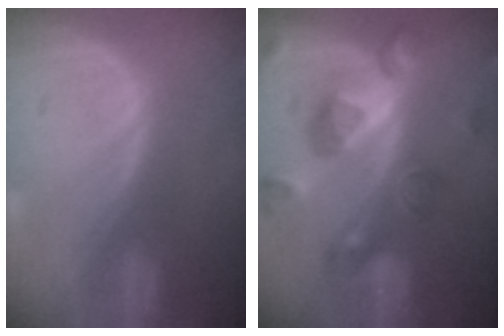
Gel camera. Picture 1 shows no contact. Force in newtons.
{"total": 10.5, "press": 9.4, "slide": 4.7}